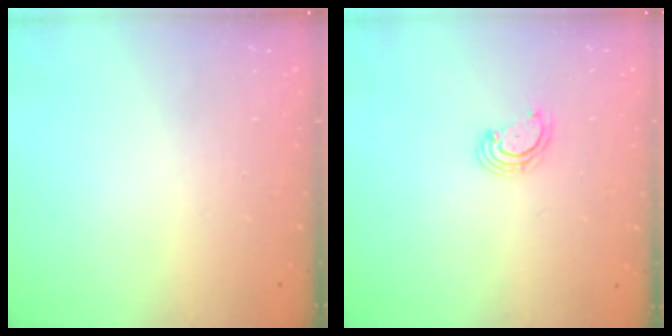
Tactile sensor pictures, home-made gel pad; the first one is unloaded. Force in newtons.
{"total": 3.3, "press": 3.3, "slide": 0.5}